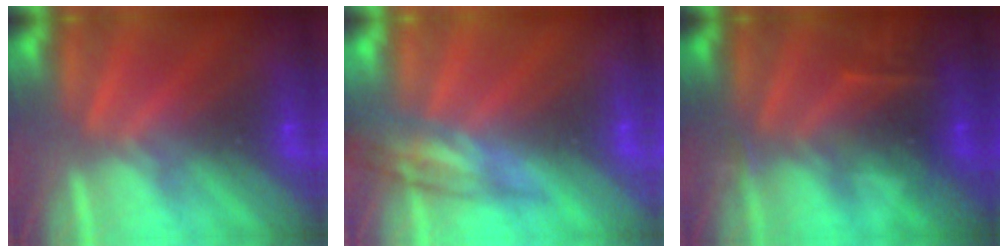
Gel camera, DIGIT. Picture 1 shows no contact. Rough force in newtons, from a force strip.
{"total": 2.5}
{"total": 2.4}